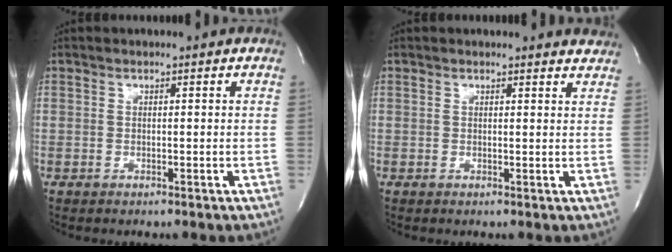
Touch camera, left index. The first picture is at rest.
{"total": 4.4, "force": [4.3, 0.6, 0.5], "torque": [-0.005, -0.013, 0.026]}